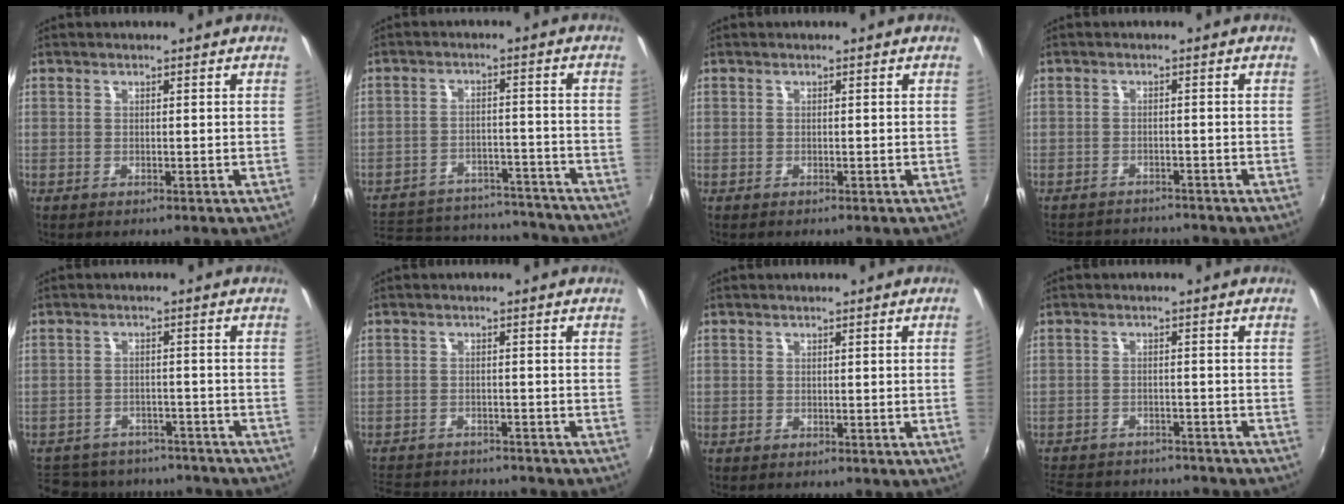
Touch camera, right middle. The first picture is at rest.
{"total": 22.7, "force": [-19.1, 8.9, 8.5], "torque": [-0.186, 0.019, -0.236]}
{"total": 0.0}
{"total": 7.0, "force": [-6.5, 2.2, 1.3], "torque": [-0.042, 0.013, -0.097]}
{"total": 19.0, "force": [-15.8, 8.3, 6.6], "torque": [-0.158, 0.016, -0.207]}
{"total": 12.6, "force": [-11.3, 3.9, 4.2], "torque": [-0.108, -0.004, -0.168]}
{"total": 0.6, "force": [-0.2, -0.3, 0.6], "torque": [-0.013, 0.000, -0.006]}
{"total": 15.7, "force": [-13.6, 5.8, 5.5], "torque": [-0.137, 0.006, -0.191]}